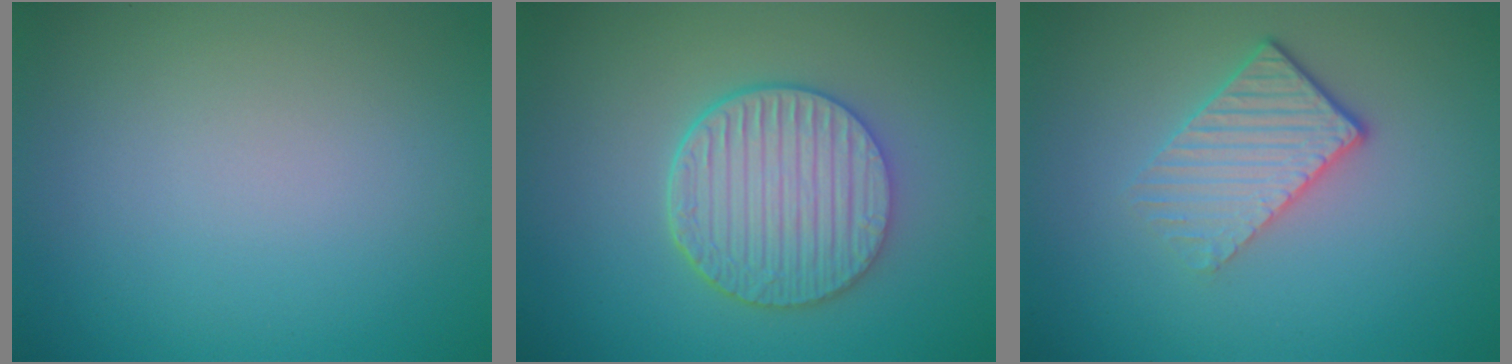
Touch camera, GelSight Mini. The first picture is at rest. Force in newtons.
{"total": 6.0, "press": 4.7, "slide": 3.6}
{"total": 3.3, "press": 2.7, "slide": 1.9}